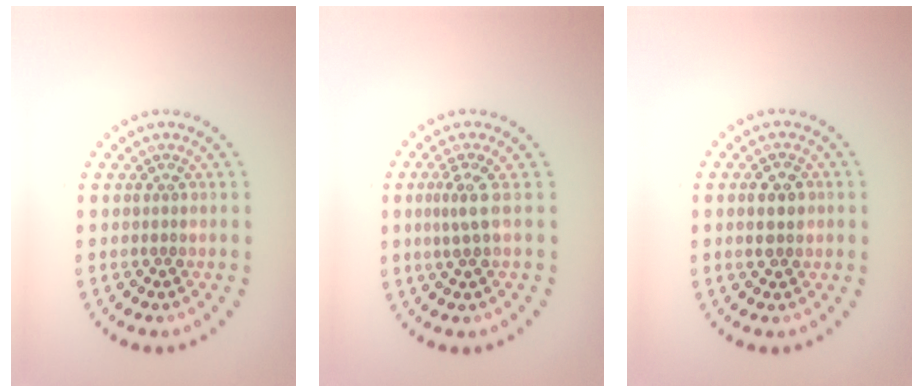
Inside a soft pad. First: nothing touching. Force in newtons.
{"total": 2.2, "press": 1.5, "slide": 1.6}
{"total": 2.8, "press": 2.8, "slide": 0.0}